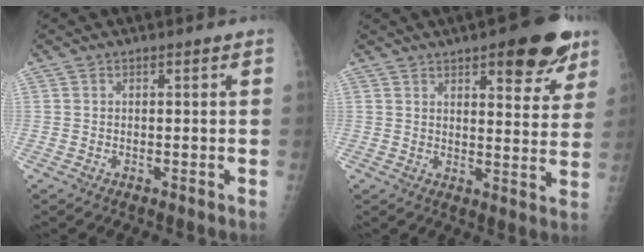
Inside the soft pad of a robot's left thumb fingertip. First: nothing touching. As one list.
[{"total": 13.1, "force": [7.8, 4.7, 9.4], "torque": [-0.078, -0.036, 0.099]}]